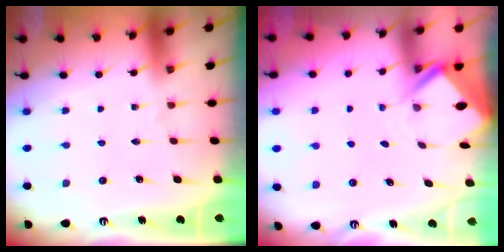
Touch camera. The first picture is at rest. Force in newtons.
{"total": 2.4, "press": 2.4, "slide": 0.2}